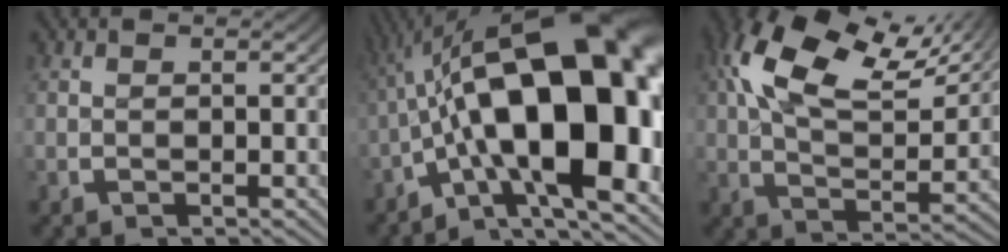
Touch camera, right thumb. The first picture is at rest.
{"total": 22.5, "force": [-0.8, 11.9, 19.1], "torque": [-0.297, -0.043, 0.007]}
{"total": 11.8, "force": [5.5, 6.1, 8.4], "torque": [-0.154, 0.007, 0.084]}